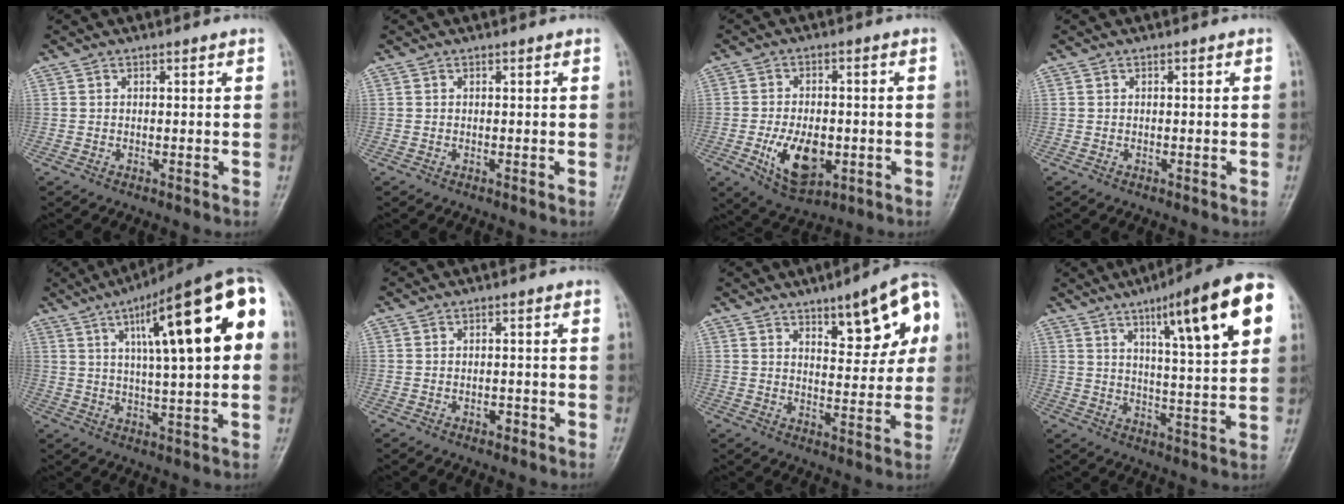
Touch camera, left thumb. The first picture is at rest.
{"total": 0.0}
{"total": 10.2, "force": [-2.9, 5.9, 7.8], "torque": [-0.119, 0.000, -0.039]}
{"total": 0.0}
{"total": 21.9, "force": [6.3, 5.2, 20.3], "torque": [-0.282, 0.015, 0.086]}
{"total": 1.7, "force": [-1.1, 1.1, 0.8], "torque": [-0.007, 0.008, -0.017]}
{"total": 13.1, "force": [5.6, 4.8, 10.8], "torque": [-0.108, -0.011, 0.072]}
{"total": 19.2, "force": [8.3, 3.4, 17.0], "torque": [-0.223, -0.018, 0.115]}